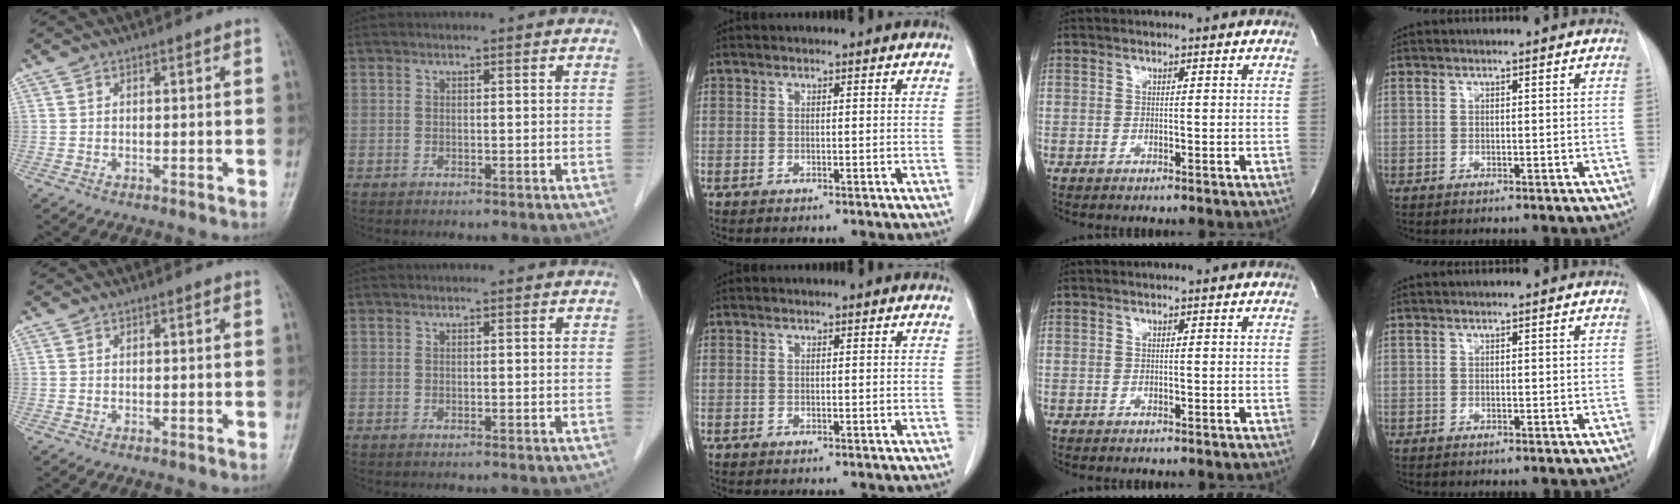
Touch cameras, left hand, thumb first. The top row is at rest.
{}